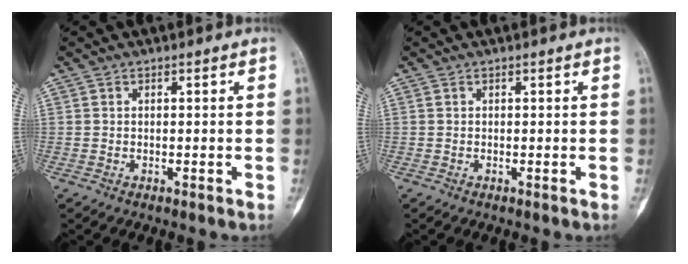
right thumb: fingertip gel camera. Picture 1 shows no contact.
{"total": 0.0}